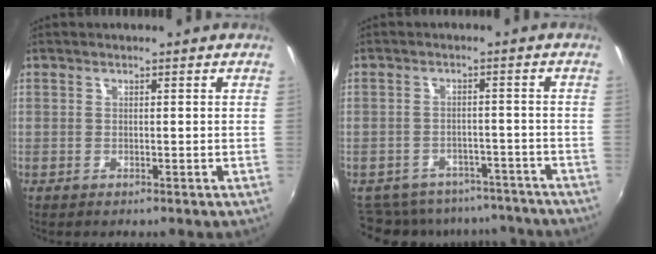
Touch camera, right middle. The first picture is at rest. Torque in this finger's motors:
{"motor_torque": [-0.08, -0.74, -0.07, -0.01]}